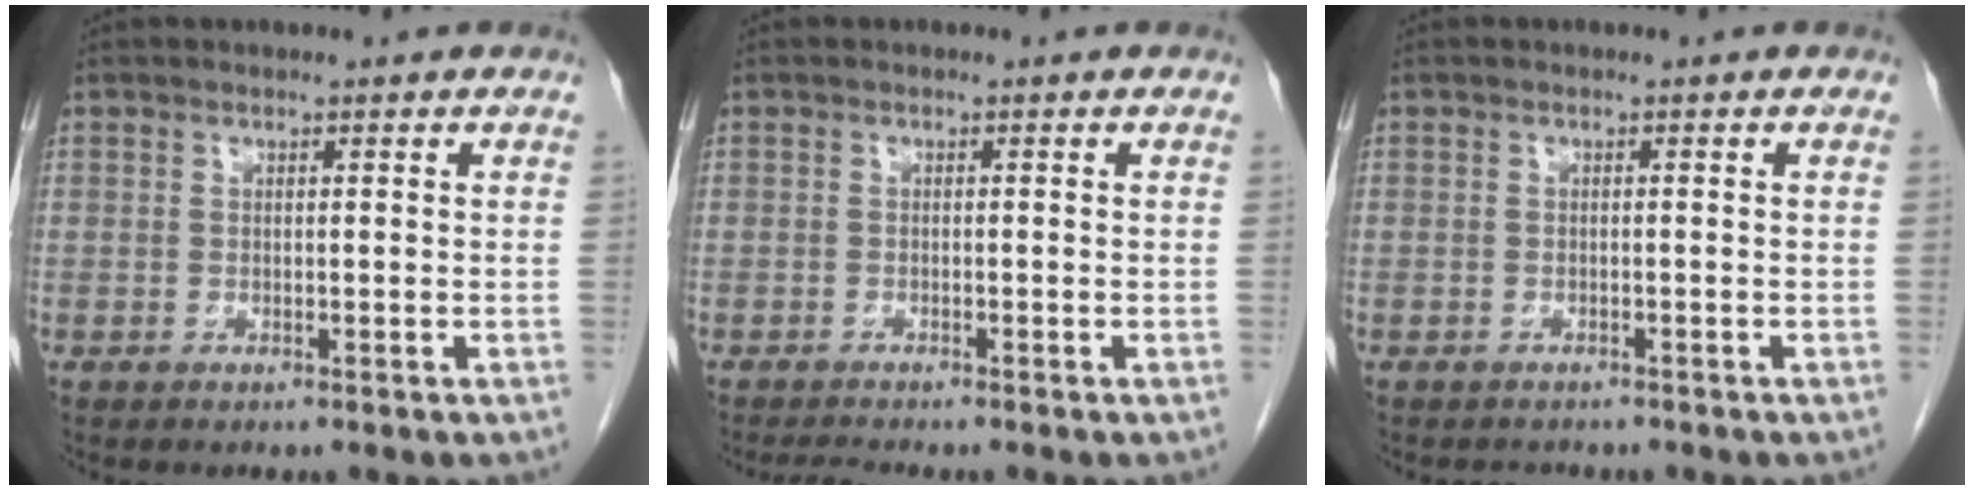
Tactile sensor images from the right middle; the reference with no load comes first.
{"total": 1.6, "force": [-1.5, -0.4, 0.4], "torque": [-0.013, -0.009, -0.028]}
{"total": 1.7, "force": [-1.6, 0.7, 0.1], "torque": [-0.005, -0.003, -0.023]}